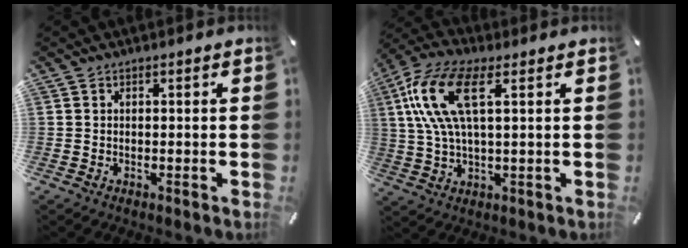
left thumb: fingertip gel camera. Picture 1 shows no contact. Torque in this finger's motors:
{"motor_torque": [2.13, 2.71, 1.44, -1.32, 0.56]}